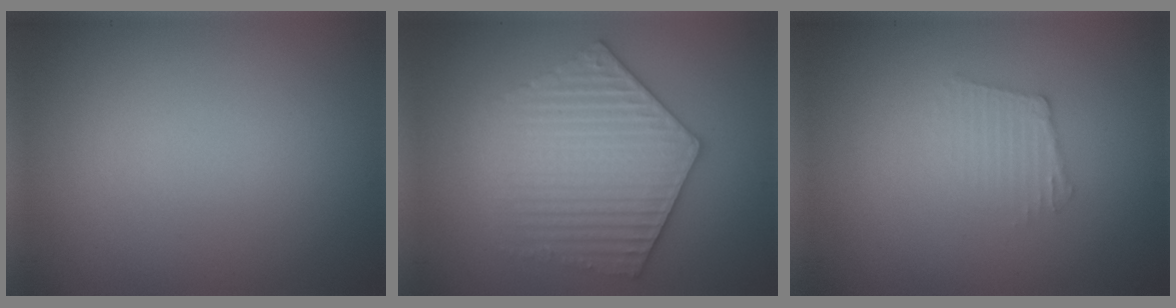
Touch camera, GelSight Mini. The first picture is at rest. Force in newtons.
{"total": 6.1, "press": 6.1, "slide": 0.9}
{"total": 1.7, "press": 1.7, "slide": 0.2}